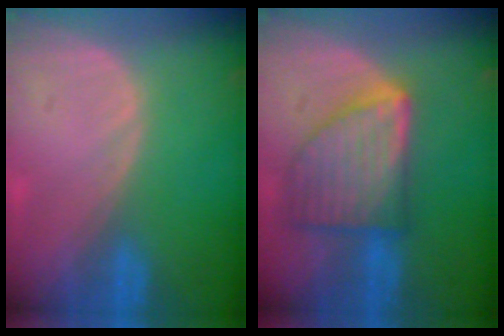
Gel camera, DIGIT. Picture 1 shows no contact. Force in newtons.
{"total": 9.0, "press": 9.0, "slide": 0.6}